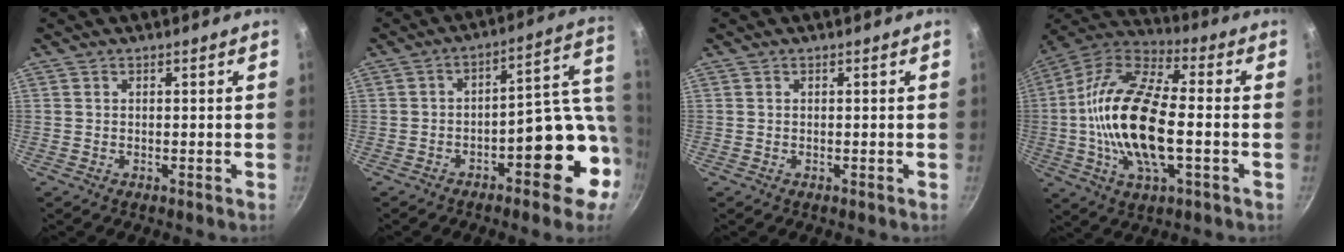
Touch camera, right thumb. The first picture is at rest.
{"total": 14.6, "force": [-3.1, 7.1, 12.4], "torque": [-0.093, 0.053, -0.036]}
{"total": 0.0}
{"total": 21.3, "force": [-2.2, 9.1, 19.2], "torque": [-0.367, 0.029, -0.058]}